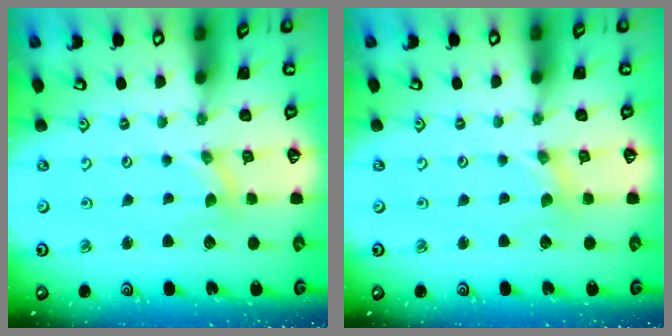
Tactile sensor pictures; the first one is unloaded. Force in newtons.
{"total": 0.0}